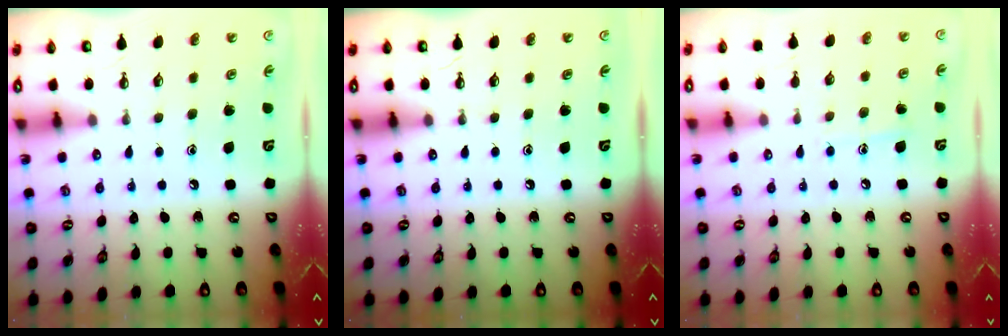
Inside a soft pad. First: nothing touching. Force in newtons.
{"total": 0.0}
{"total": 6.7, "press": 6.7, "slide": 0.5}